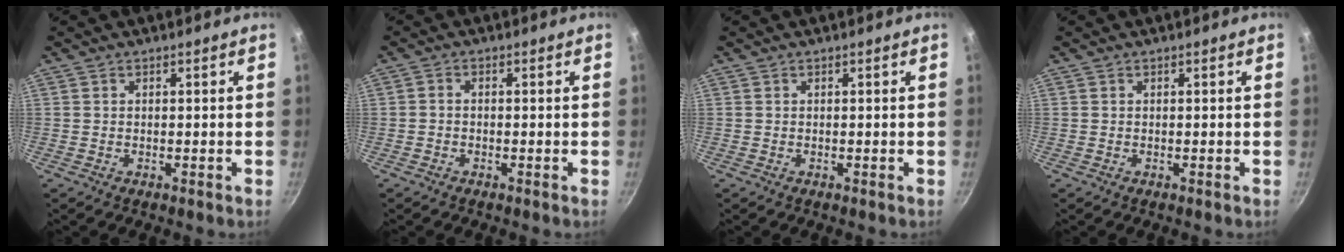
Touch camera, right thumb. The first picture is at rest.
{"total": 1.0, "force": [-0.6, 0.6, 0.6], "torque": [-0.014, 0.008, -0.014]}
{"total": 0.0}
{"total": 0.0}